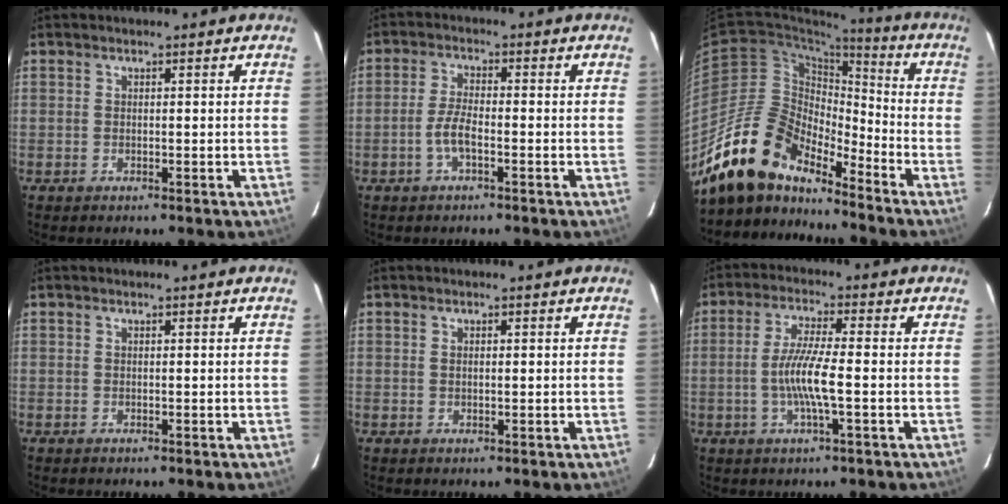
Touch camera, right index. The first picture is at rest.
{"total": 4.2, "force": [-1.9, 1.1, 3.6], "torque": [-0.081, 0.000, -0.037]}
{"total": 16.8, "force": [-14.3, 5.9, 6.4], "torque": [-0.121, 0.009, -0.270]}
{"total": 0.0}
{"total": 0.8, "force": [0.2, 0.4, 0.6], "torque": [-0.012, 0.002, 0.002]}
{"total": 7.3, "force": [-1.6, 0.2, 7.1], "torque": [-0.140, -0.003, -0.033]}